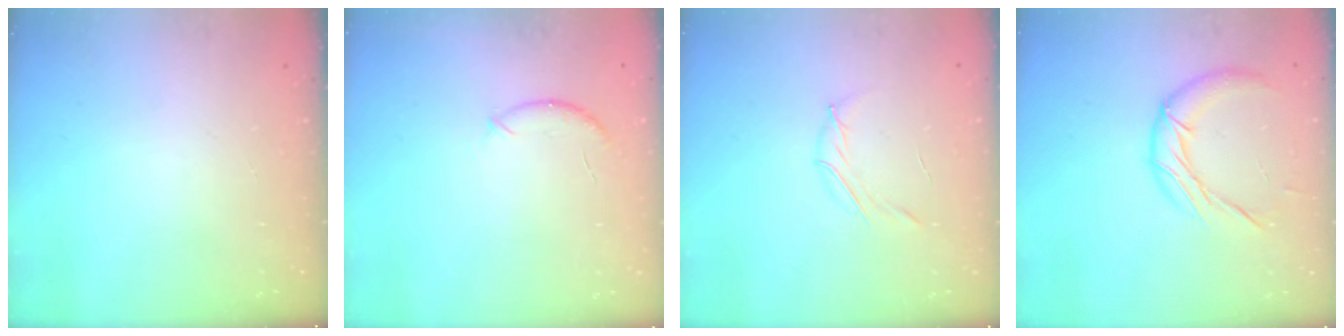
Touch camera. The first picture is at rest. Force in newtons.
{"total": 6.5, "press": 6.5, "slide": 1.0}
{"total": 4.0, "press": 3.8, "slide": 1.0}
{"total": 12.0, "press": 11.9, "slide": 0.7}